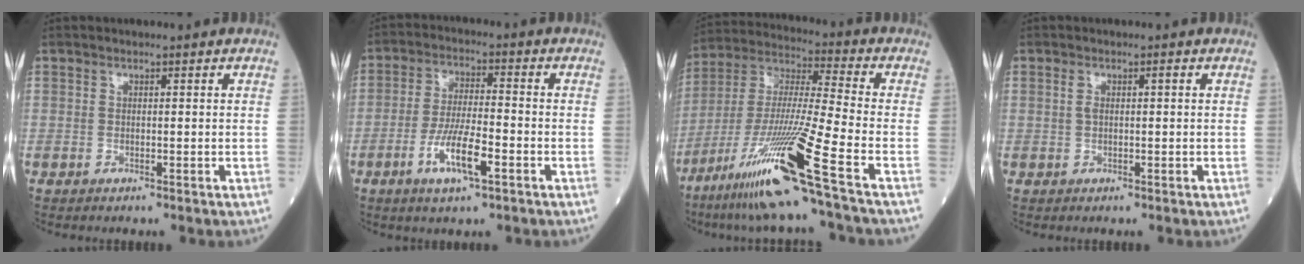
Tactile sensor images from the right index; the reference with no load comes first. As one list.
[{"total": 8.1, "force": [-3.6, 1.4, 7.1], "torque": [-0.140, -0.006, -0.064]}, {"total": 19.3, "force": [-10.8, -1.8, 15.9], "torque": [-0.341, -0.044, -0.204]}, {"total": 1.5, "force": [0.3, 0.5, 1.3], "torque": [-0.030, 0.013, 0.008]}]